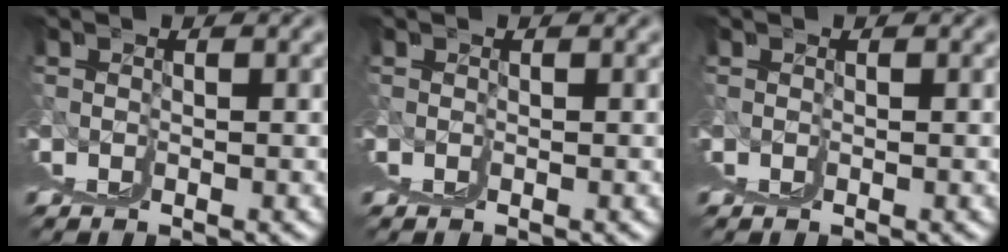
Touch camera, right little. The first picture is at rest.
{"total": 0.0}
{"total": 0.0}